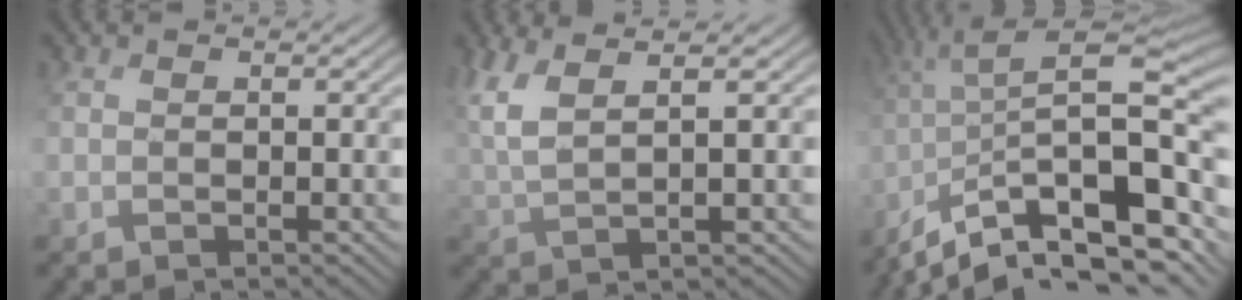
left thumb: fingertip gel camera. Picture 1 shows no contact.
{"total": 6.7, "force": [3.2, 1.7, 5.7], "torque": [-0.127, 0.017, 0.065]}
{"total": 17.2, "force": [-10.1, 4.6, 13.2], "torque": [-0.206, 0.027, -0.158]}